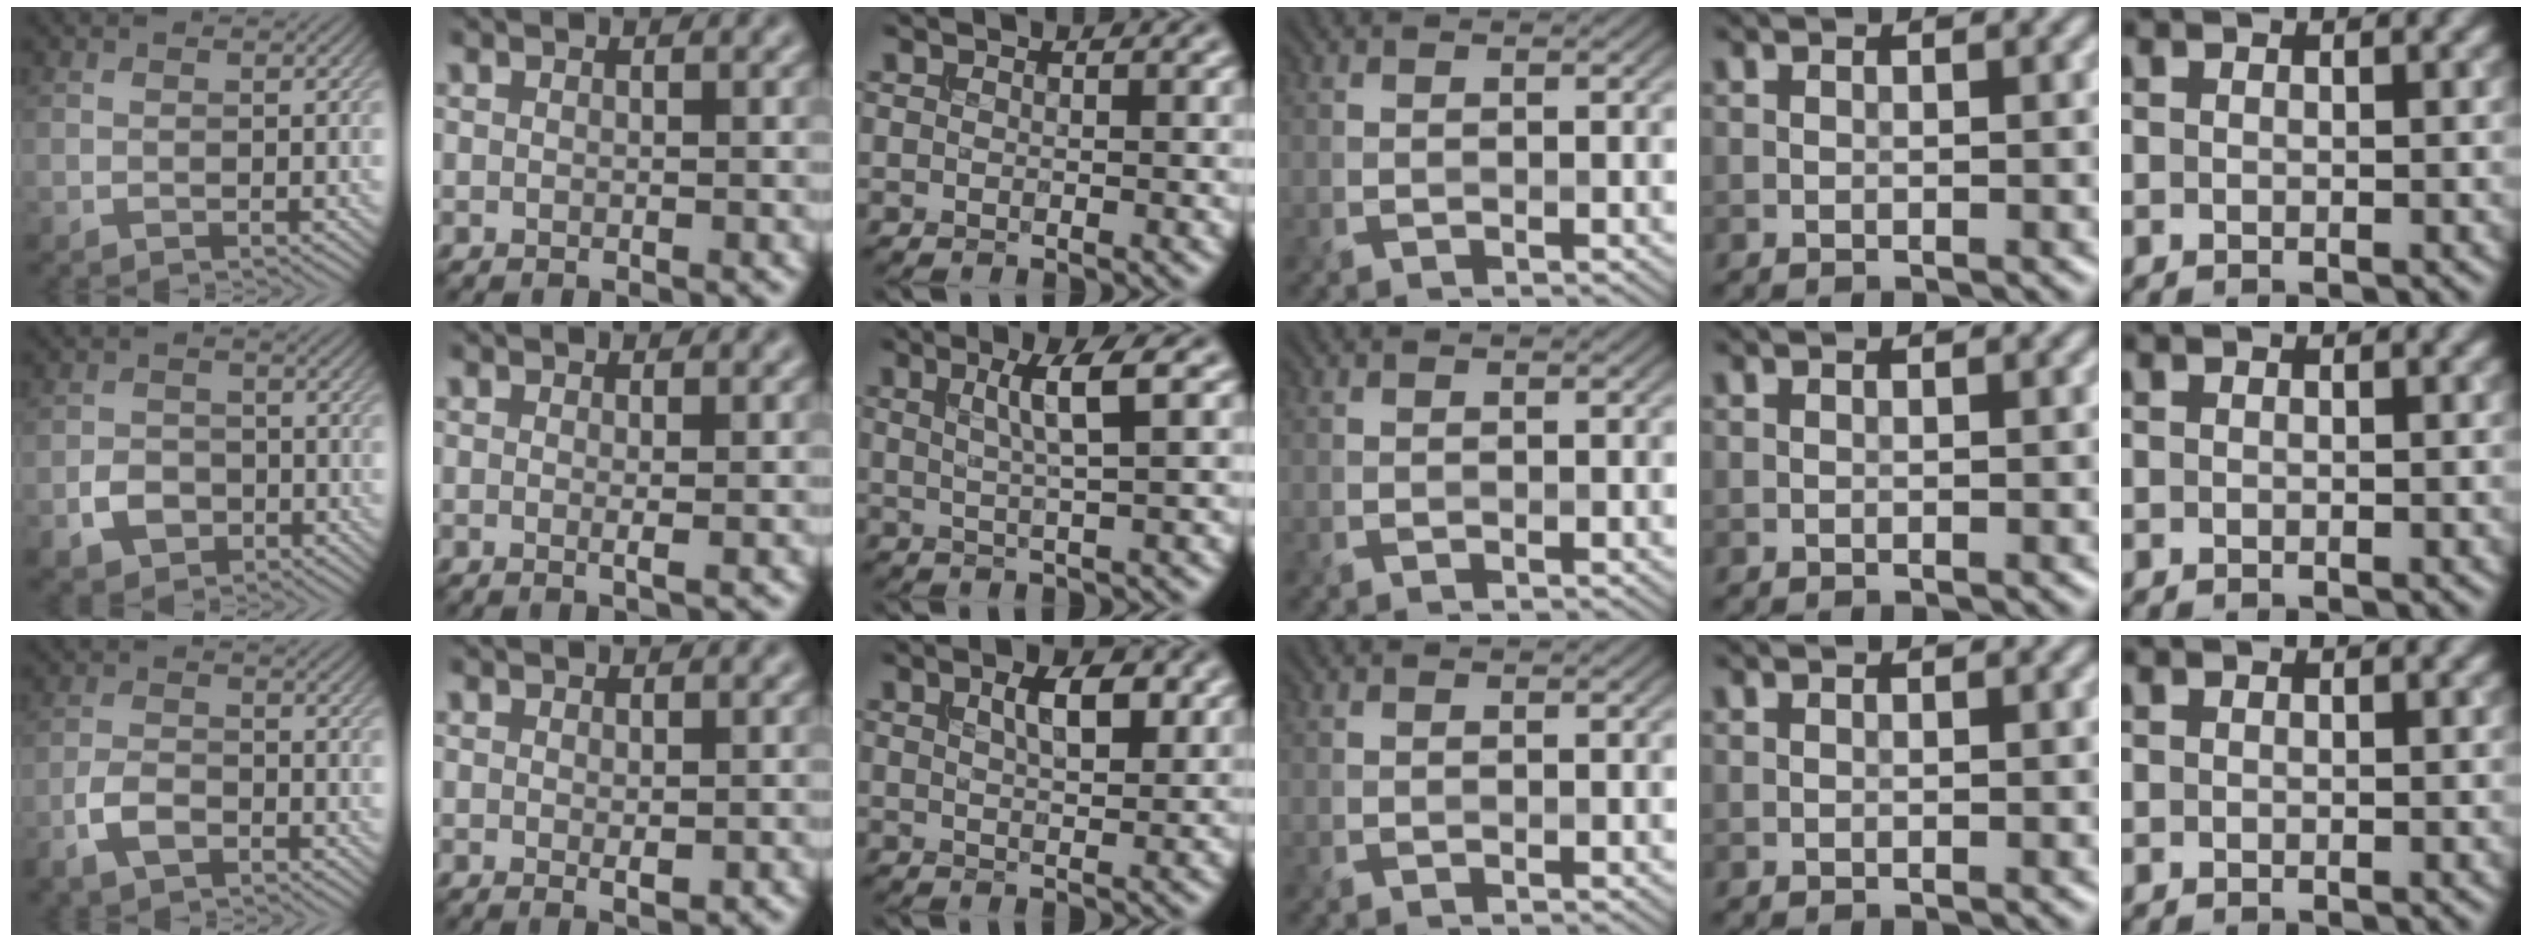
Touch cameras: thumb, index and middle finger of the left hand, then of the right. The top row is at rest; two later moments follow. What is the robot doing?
{"motion": "extract", "object": "file holder"}